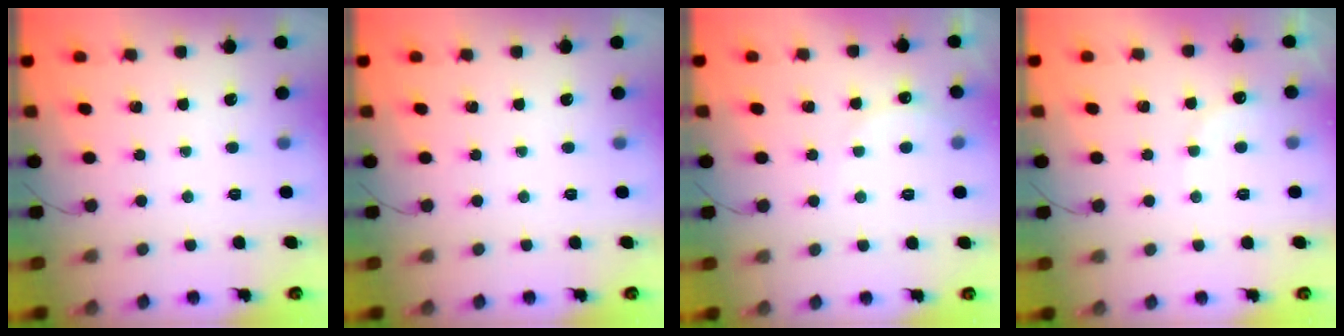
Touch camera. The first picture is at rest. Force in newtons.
{"total": 0.0}
{"total": 6.2, "press": 6.0, "slide": 1.2}
{"total": 7.2, "press": 7.2, "slide": 1.1}